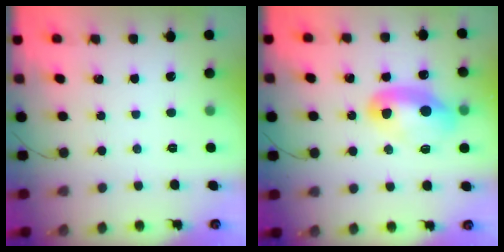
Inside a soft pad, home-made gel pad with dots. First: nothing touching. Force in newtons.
{"total": 11.4, "press": 11.4, "slide": 0.9}